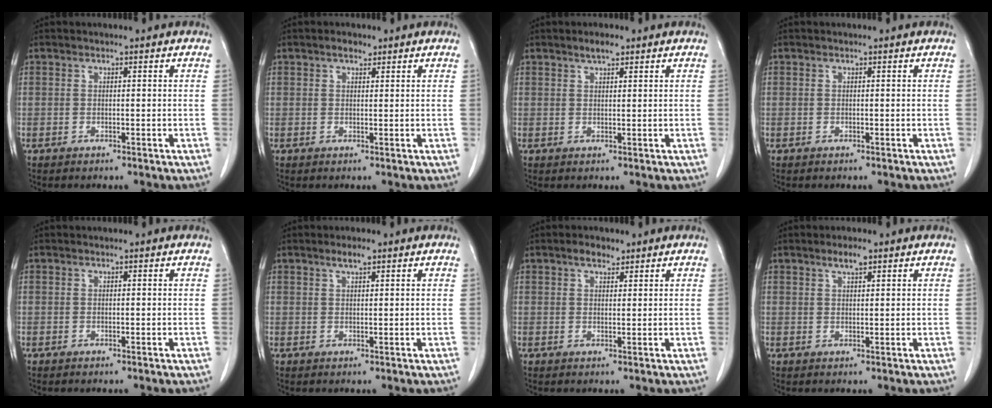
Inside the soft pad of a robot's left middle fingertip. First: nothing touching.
{"total": 1.3, "force": [1.0, 0.6, 0.7], "torque": [-0.016, 0.002, 0.014]}
{"total": 1.9, "force": [1.4, 0.5, 1.1], "torque": [-0.024, 0.001, 0.024]}
{"total": 0.0}
{"total": 0.0}
{"total": 1.7, "force": [1.2, 0.3, 1.2], "torque": [-0.026, 0.002, 0.022]}
{"total": 2.2, "force": [1.6, 1.0, 1.1], "torque": [-0.024, 0.005, 0.025]}
{"total": 2.2, "force": [1.5, 0.4, 1.5], "torque": [-0.032, 0.002, 0.027]}